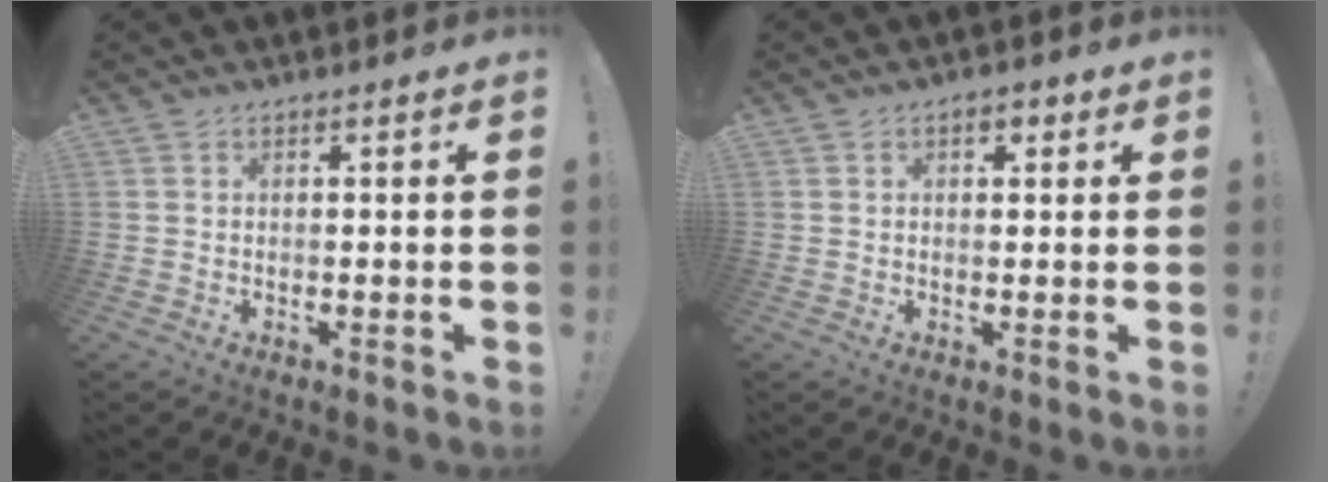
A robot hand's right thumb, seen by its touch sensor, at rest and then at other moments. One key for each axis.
{"total": 2.7, "fx": 0.8, "fy": 1.8, "fz": 1.8, "tx": -0.017, "ty": 0.002, "tz": 0.010}